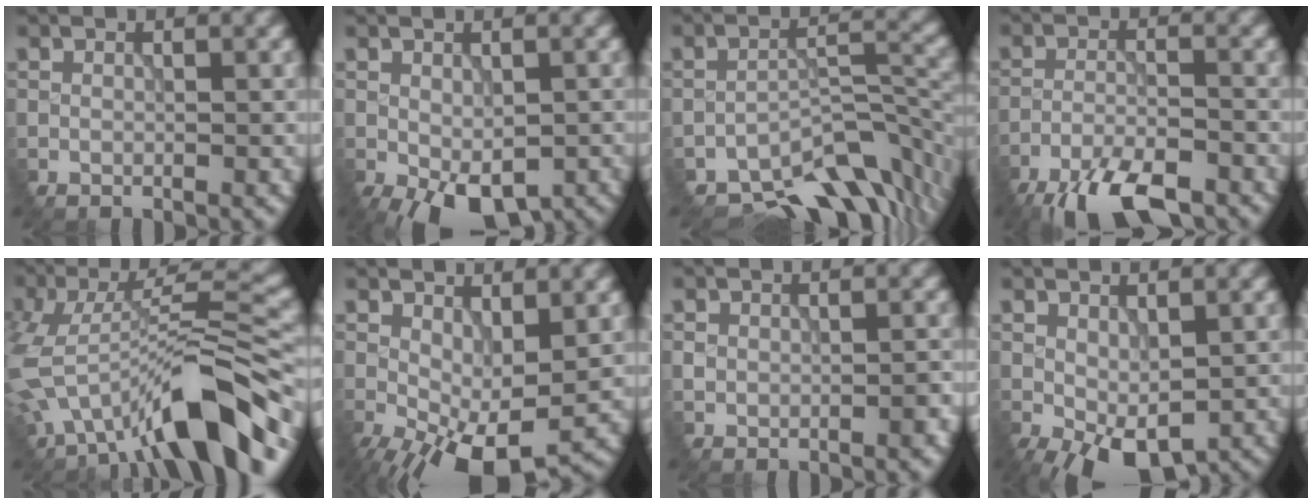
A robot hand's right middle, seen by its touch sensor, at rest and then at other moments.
{"total": 7.3, "force": [-3.7, 3.7, 5.2], "torque": [-0.092, -0.026, -0.042]}
{"total": 9.3, "force": [-7.2, 3.1, 5.1], "torque": [-0.058, -0.006, -0.116]}
{"total": 9.0, "force": [-7.3, 2.4, 4.7], "torque": [-0.081, -0.026, -0.130]}
{"total": 9.6, "force": [-5.4, 2.9, 7.4], "torque": [-0.109, 0.012, -0.097]}
{"total": 8.1, "force": [-2.6, 3.5, 6.8], "torque": [-0.123, -0.013, -0.040]}
{"total": 2.0, "force": [-0.6, 1.5, 1.2], "torque": [-0.015, -0.004, -0.013]}
{"total": 6.4, "force": [-2.7, 3.2, 4.8], "torque": [-0.089, -0.018, -0.032]}